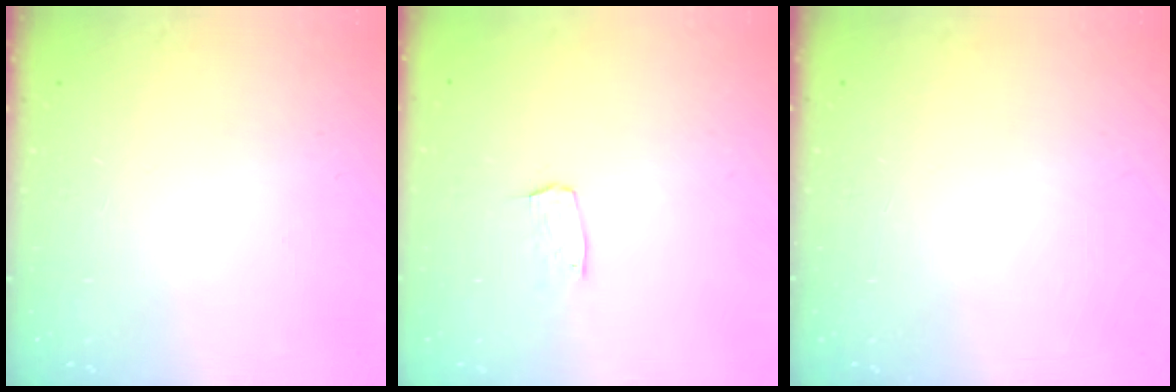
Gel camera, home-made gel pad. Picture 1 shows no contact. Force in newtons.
{"total": 3.6, "press": 3.6, "slide": 0.3}
{"total": 0.0}